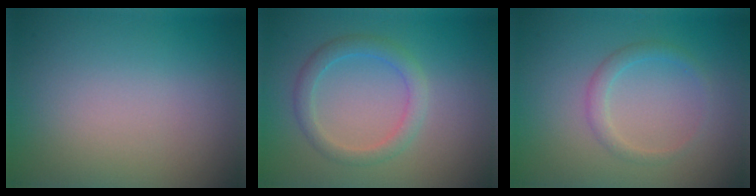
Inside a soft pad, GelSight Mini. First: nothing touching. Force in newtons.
{"total": 2.5, "press": 2.5, "slide": 0.1}
{"total": 1.5, "press": 1.5, "slide": 0.0}